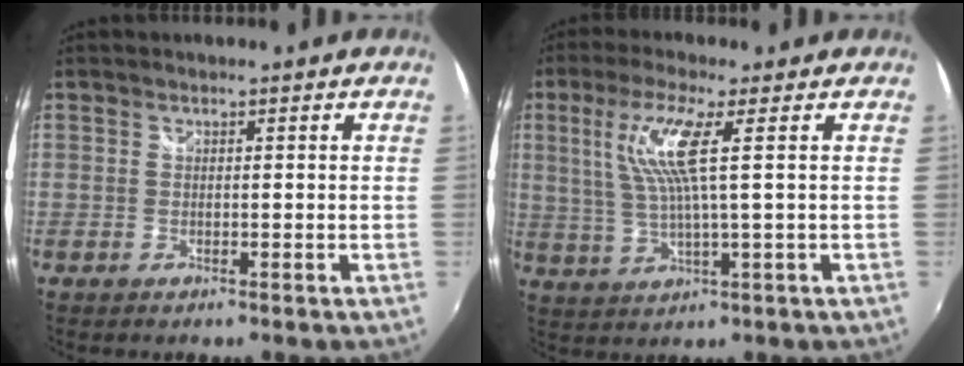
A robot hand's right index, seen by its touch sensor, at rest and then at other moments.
{"total": 8.7, "force": [2.6, 0.0, 8.3], "torque": [-0.166, 0.000, 0.059]}